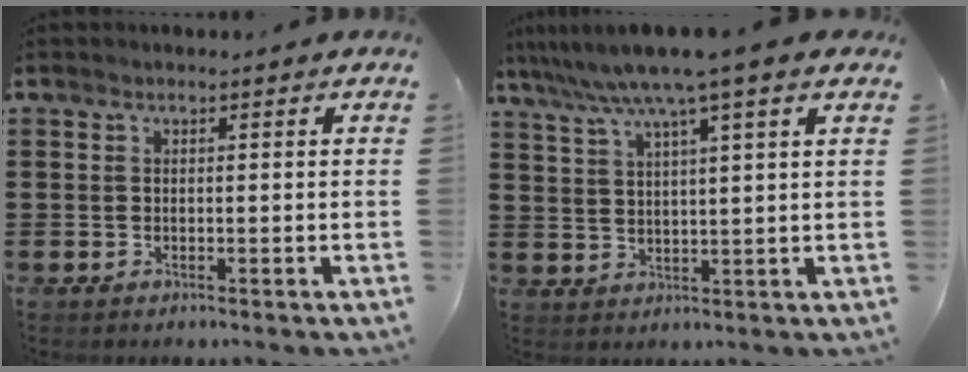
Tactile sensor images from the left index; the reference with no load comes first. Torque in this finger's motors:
{"motor_torque": [1.76, -0.38, 1.05, 0.20]}